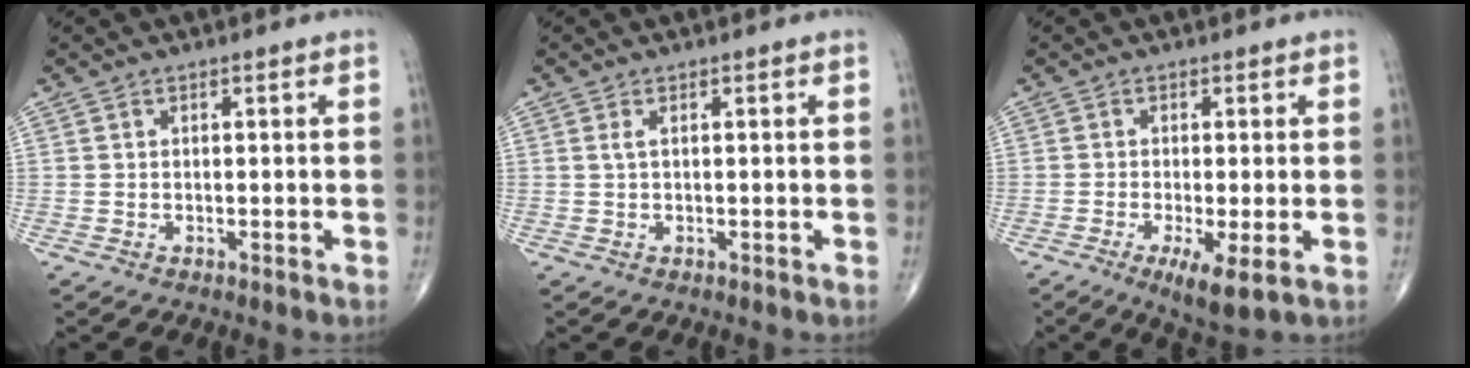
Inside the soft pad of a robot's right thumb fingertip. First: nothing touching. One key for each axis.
{"total": 0.9, "fx": 0.3, "fy": 0.2, "fz": 0.9, "tx": -0.028, "ty": 0.006, "tz": 0.008}
{"total": 6.2, "fx": -2.1, "fy": 1.4, "fz": 5.7, "tx": -0.102, "ty": -0.017, "tz": -0.035}